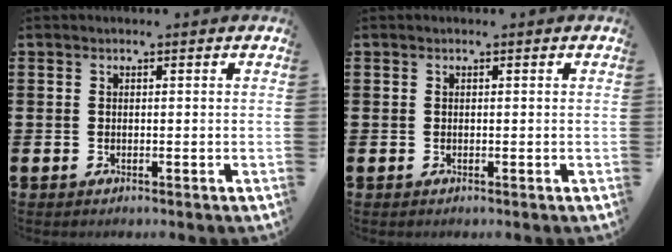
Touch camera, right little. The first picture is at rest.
{"total": 0.0}